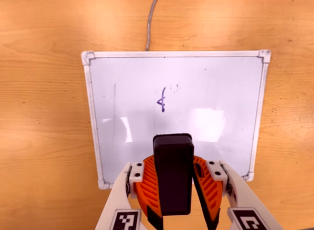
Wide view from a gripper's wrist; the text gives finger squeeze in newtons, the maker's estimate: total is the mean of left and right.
{"total": 9.8, "left": 10.0, "right": 9.6}